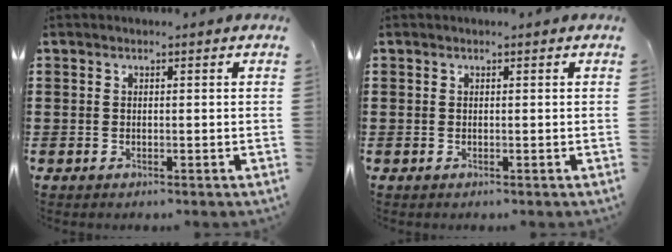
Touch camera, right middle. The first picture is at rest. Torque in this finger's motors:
{"motor_torque": [0.01, -0.02, -0.02, -0.01]}